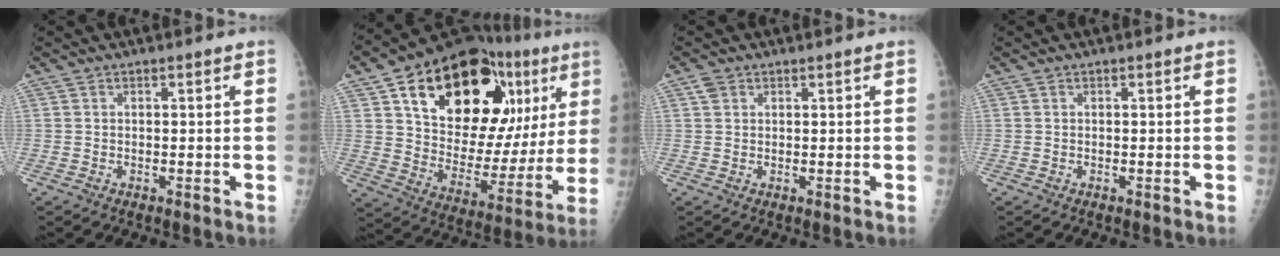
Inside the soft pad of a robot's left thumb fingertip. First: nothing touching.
{"total": 30.7, "force": [13.1, 15.5, 23.1], "torque": [-0.298, -0.010, 0.209]}
{"total": 1.5, "force": [0.8, 1.1, 0.6], "torque": [-0.003, 0.004, 0.014]}
{"total": 0.0}